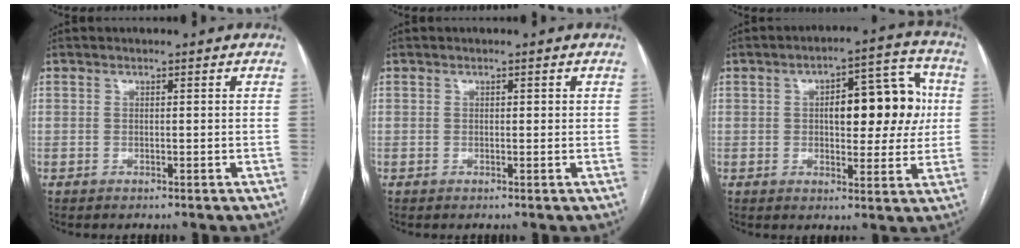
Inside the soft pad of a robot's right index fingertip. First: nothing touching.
{"total": 0.5, "force": [0.2, 0.3, 0.4], "torque": [-0.003, 0.003, 0.001]}
{"total": 12.1, "force": [1.5, 4.9, 11.0], "torque": [-0.141, 0.036, 0.026]}